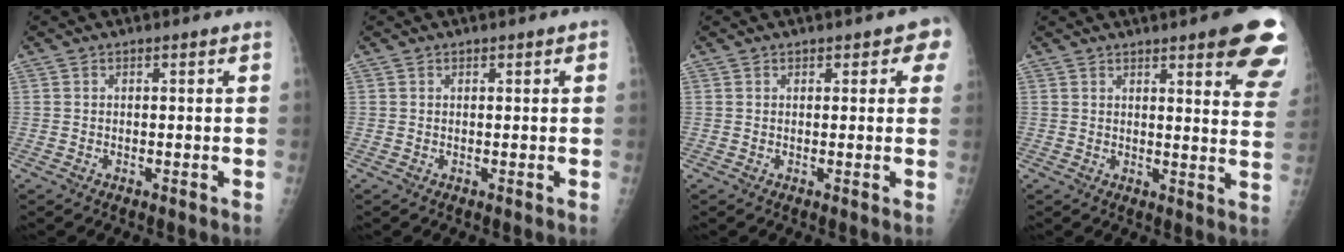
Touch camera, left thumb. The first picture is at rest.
{"total": 0.5, "force": [0.3, 0.3, 0.3], "torque": [0.008, 0.002, 0.000]}
{"total": 2.8, "force": [1.6, 1.7, 1.5], "torque": [0.018, -0.001, 0.012]}
{"total": 14.2, "force": [8.7, 3.1, 10.7], "torque": [-0.096, -0.041, 0.088]}